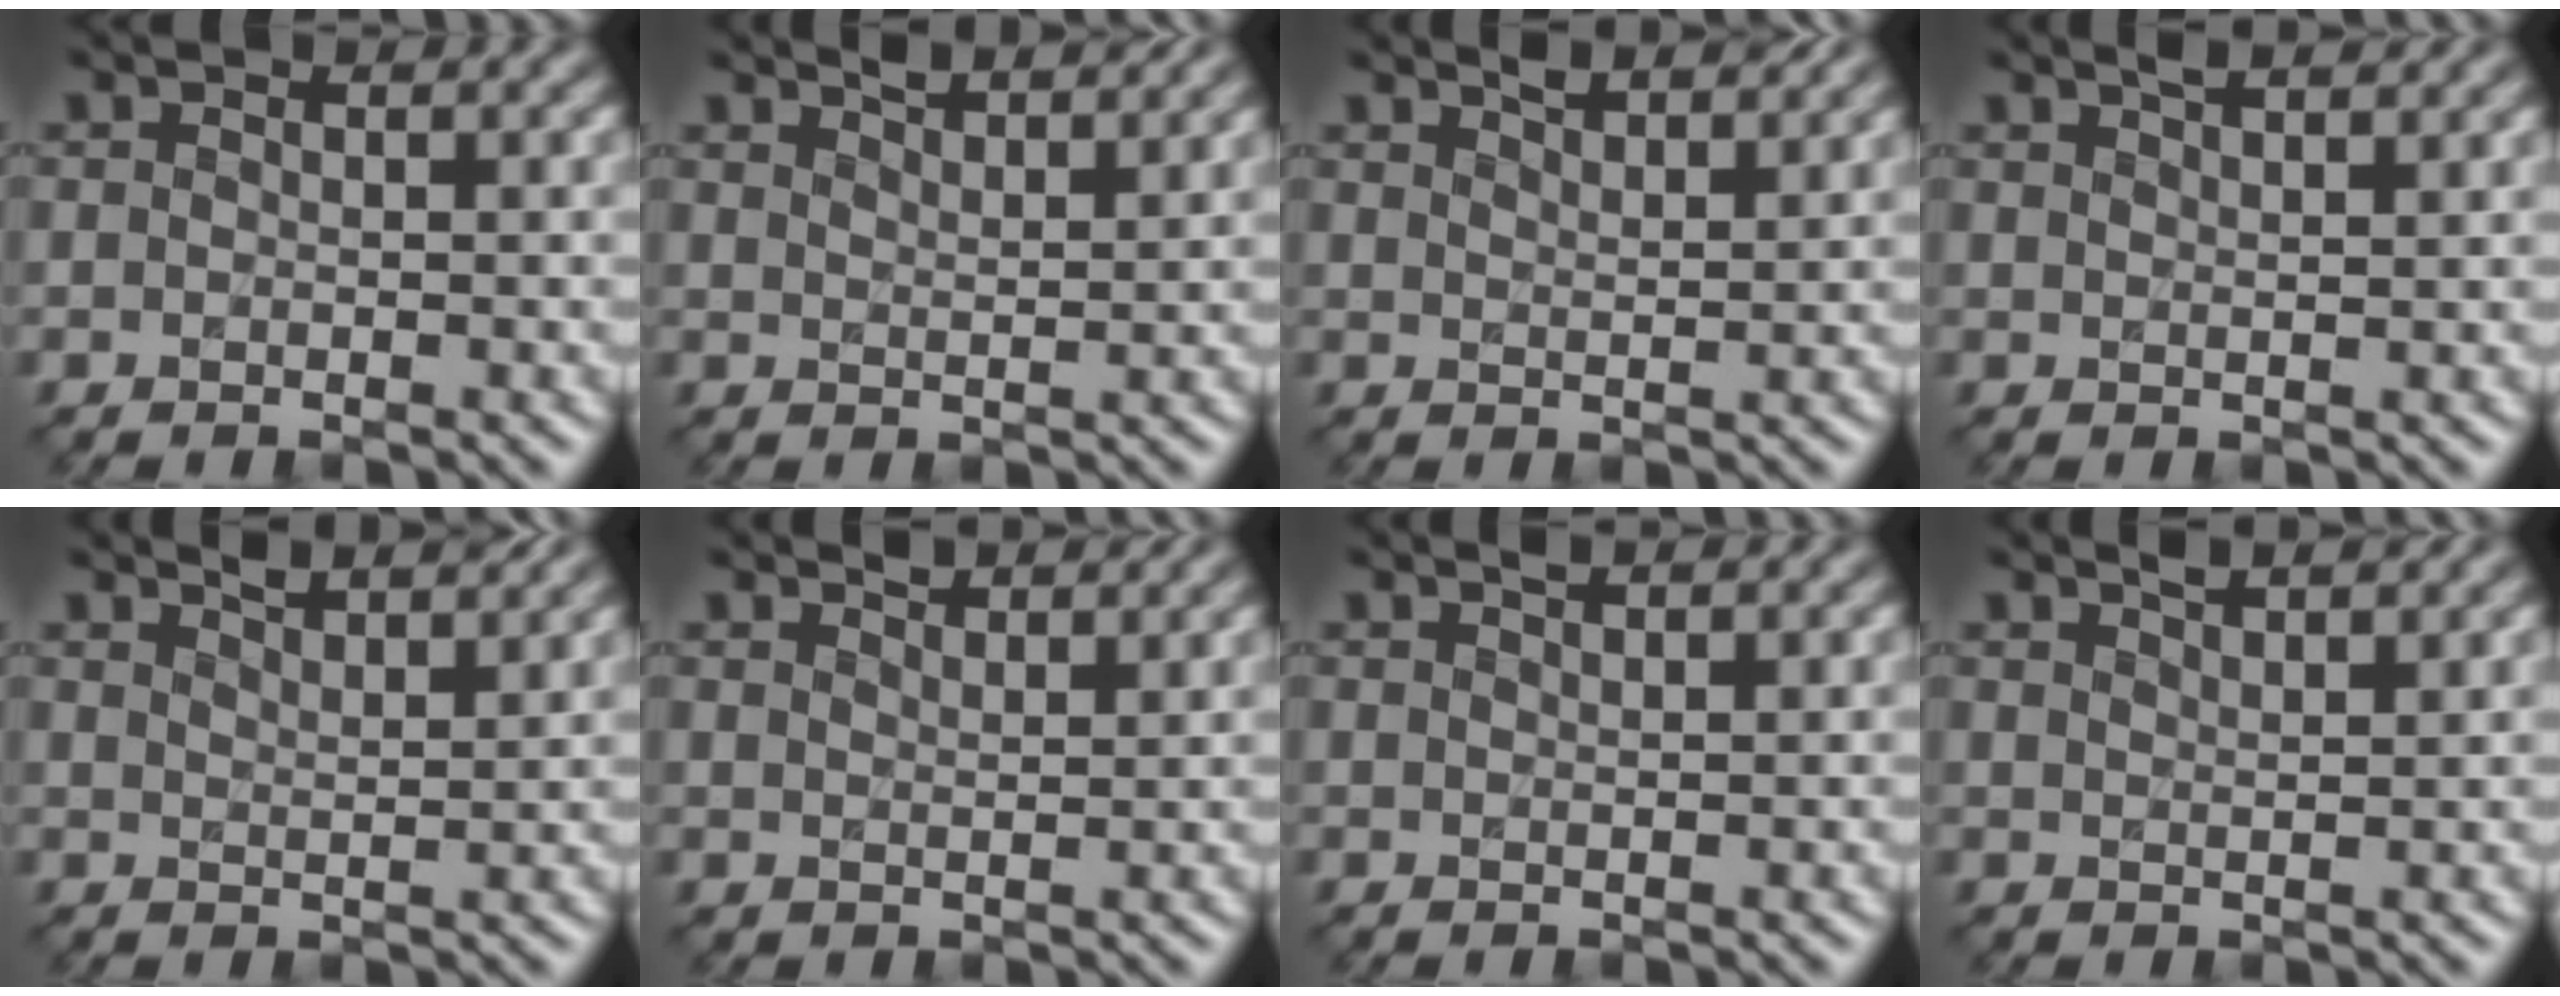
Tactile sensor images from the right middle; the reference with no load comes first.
{"total": 3.2, "force": [2.8, 0.7, 1.4], "torque": [-0.003, 0.010, 0.027]}
{"total": 3.1, "force": [2.6, 0.7, 1.4], "torque": [-0.006, 0.009, 0.028]}
{"total": 3.3, "force": [2.5, 1.1, 1.8], "torque": [0.001, 0.018, 0.010]}
{"total": 3.5, "force": [3.0, 0.8, 1.6], "torque": [-0.004, 0.009, 0.028]}
{"total": 2.2, "force": [2.1, 0.3, 0.7], "torque": [-0.008, -0.001, 0.032]}
{"total": 1.6, "force": [1.3, 0.4, 0.8], "torque": [-0.003, 0.004, 0.011]}
{"total": 2.6, "force": [2.1, 0.7, 1.3], "torque": [-0.002, 0.011, 0.020]}